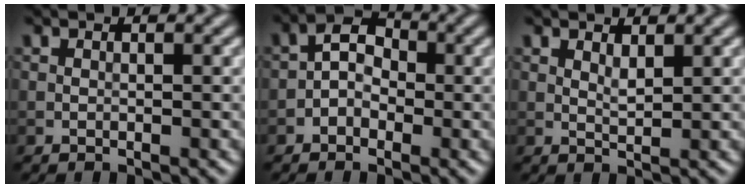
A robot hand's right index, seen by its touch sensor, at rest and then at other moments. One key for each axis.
{"total": 2.6, "fx": -1.0, "fy": 1.9, "fz": 1.6, "tx": -0.021, "ty": 0.012, "tz": -0.026}
{"total": 1.2, "fx": 0.9, "fy": 0.4, "fz": 0.7, "tx": -0.017, "ty": -0.001, "tz": 0.017}